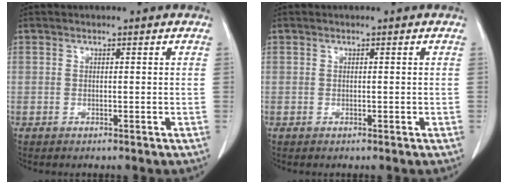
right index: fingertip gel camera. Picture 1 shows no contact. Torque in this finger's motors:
{"motor_torque": [-0.08, 0.08, -0.03, 0.01]}